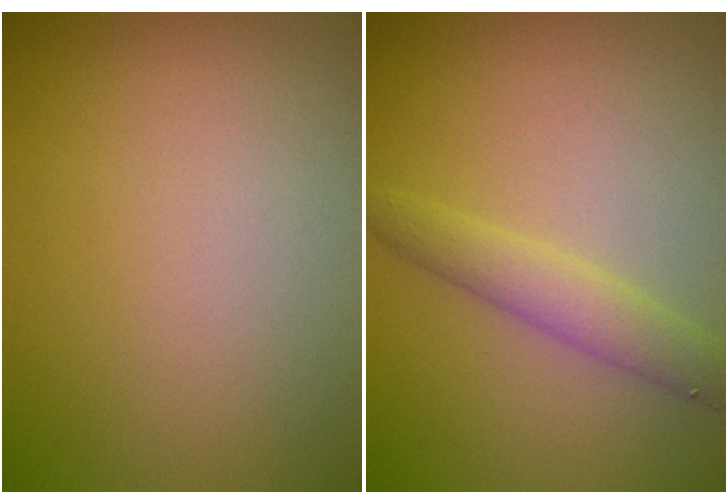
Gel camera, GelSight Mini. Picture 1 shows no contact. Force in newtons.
{"total": 2.8, "press": 2.8, "slide": 0.2}